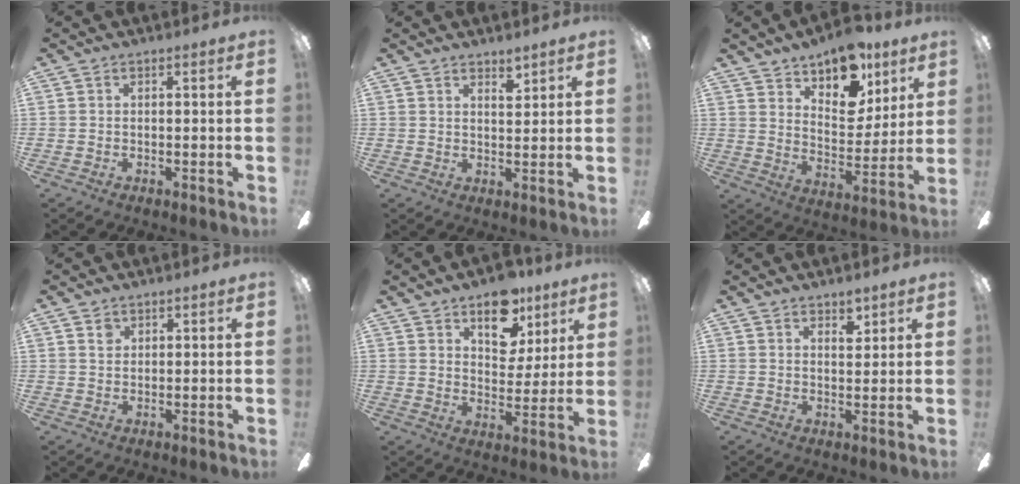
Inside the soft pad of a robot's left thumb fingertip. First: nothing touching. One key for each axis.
{"total": 3.5, "fx": 3.1, "fy": 1.1, "fz": 1.3, "tx": -0.006, "ty": -0.018, "tz": 0.051}
{"total": 14.0, "fx": 10.4, "fy": 7.0, "fz": 6.3, "tx": -0.096, "ty": -0.060, "tz": 0.188}
{"total": 2.0, "fx": 1.4, "fy": 1.3, "fz": 0.5, "tx": 0.005, "ty": -0.007, "tz": 0.023}
{"total": 12.7, "fx": 7.8, "fy": 7.6, "fz": 6.6, "tx": -0.081, "ty": -0.037, "tz": 0.139}
{"total": 4.0, "fx": 3.2, "fy": 1.7, "fz": 1.6, "tx": -0.004, "ty": -0.019, "tz": 0.052}